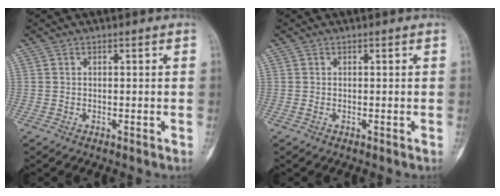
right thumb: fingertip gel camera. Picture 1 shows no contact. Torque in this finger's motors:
{"motor_torque": [0.77, 0.77, 0.10, -0.05, 0.00]}